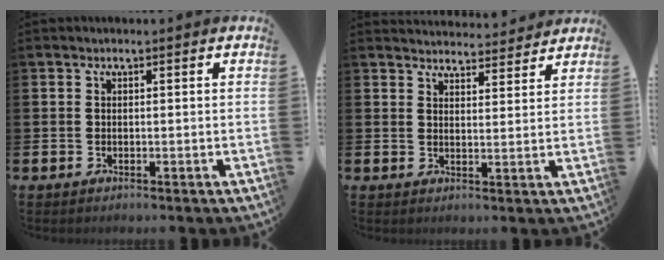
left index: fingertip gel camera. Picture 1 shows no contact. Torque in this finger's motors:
{"motor_torque": [0.95, -1.19, 0.31, 0.04]}